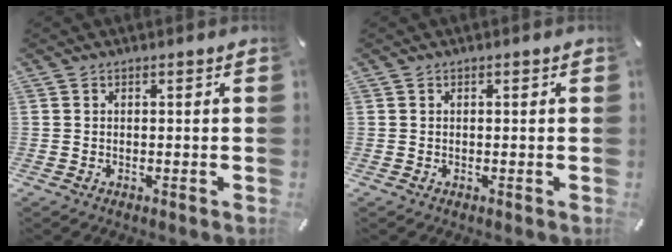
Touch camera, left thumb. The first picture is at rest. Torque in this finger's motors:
{"motor_torque": [-0.29, -0.49, -0.24, 0.33, -0.20]}